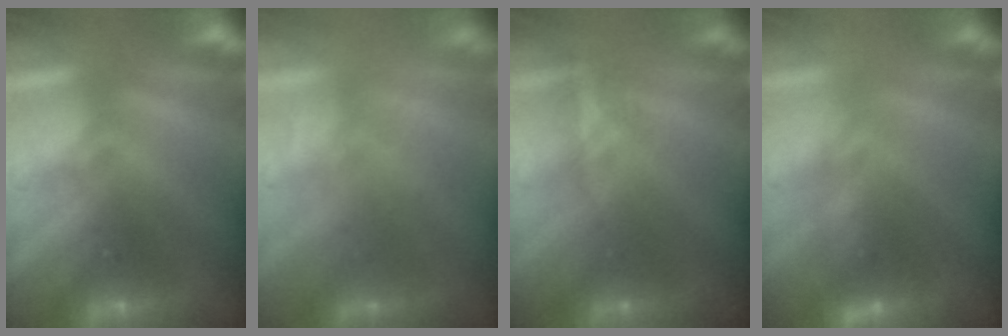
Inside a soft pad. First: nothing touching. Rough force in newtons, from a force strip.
{"total": 1.5}
{"total": 4.8}
{"total": 3.9}